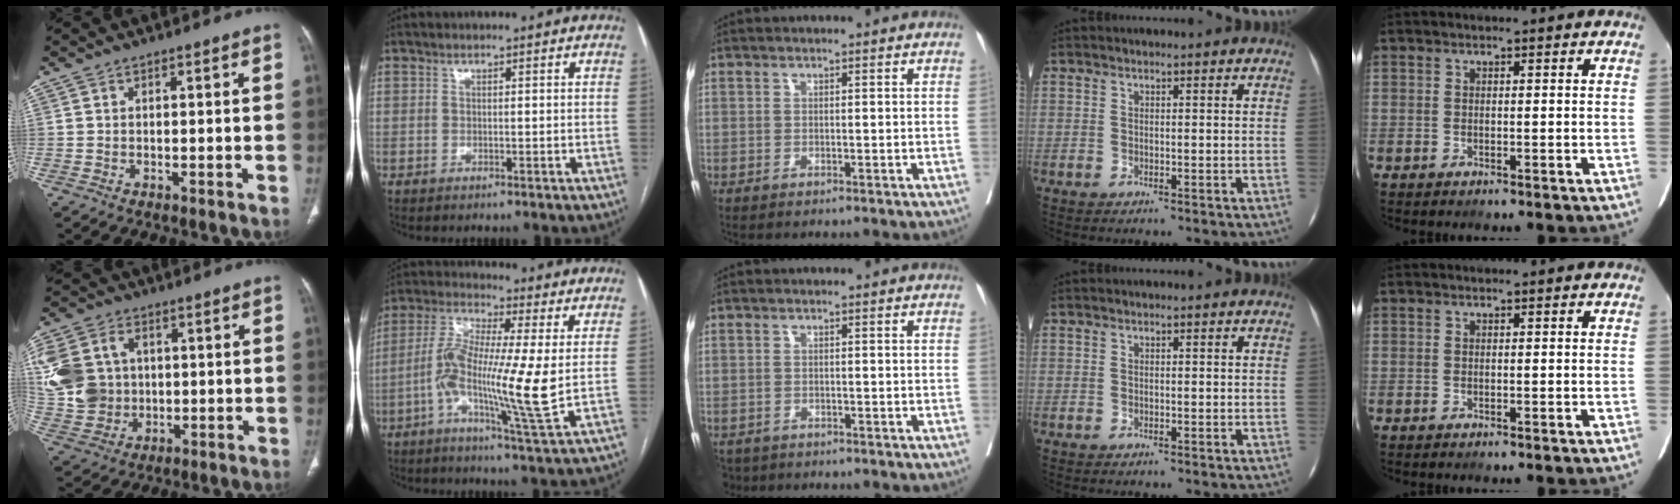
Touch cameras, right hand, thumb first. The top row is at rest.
{"thumb": {"total": 15.4, "force": [2.2, 12.8, 8.2], "torque": [-0.173, 0.012, 0.056]}, "index": {"total": 12.8, "force": [-1.3, 0.4, 12.7], "torque": [-0.247, -0.006, -0.035]}, "middle": {"total": 3.9, "force": [-3.0, 2.4, 0.6], "torque": [-0.008, -0.002, -0.050]}}